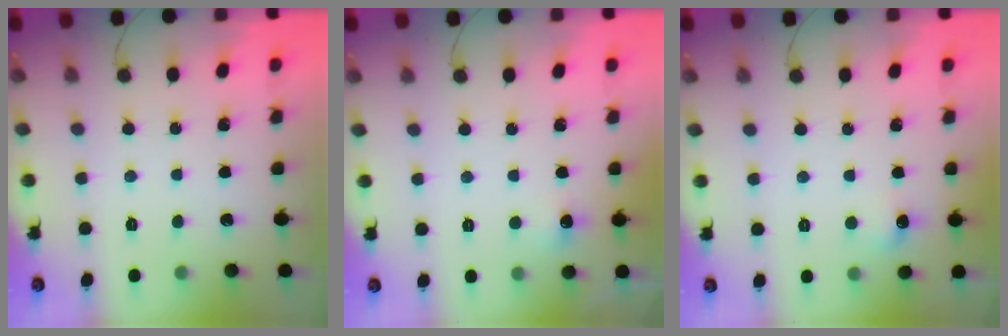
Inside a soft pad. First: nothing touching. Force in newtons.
{"total": 4.3, "press": 4.1, "slide": 1.3}
{"total": 4.8, "press": 4.6, "slide": 1.4}